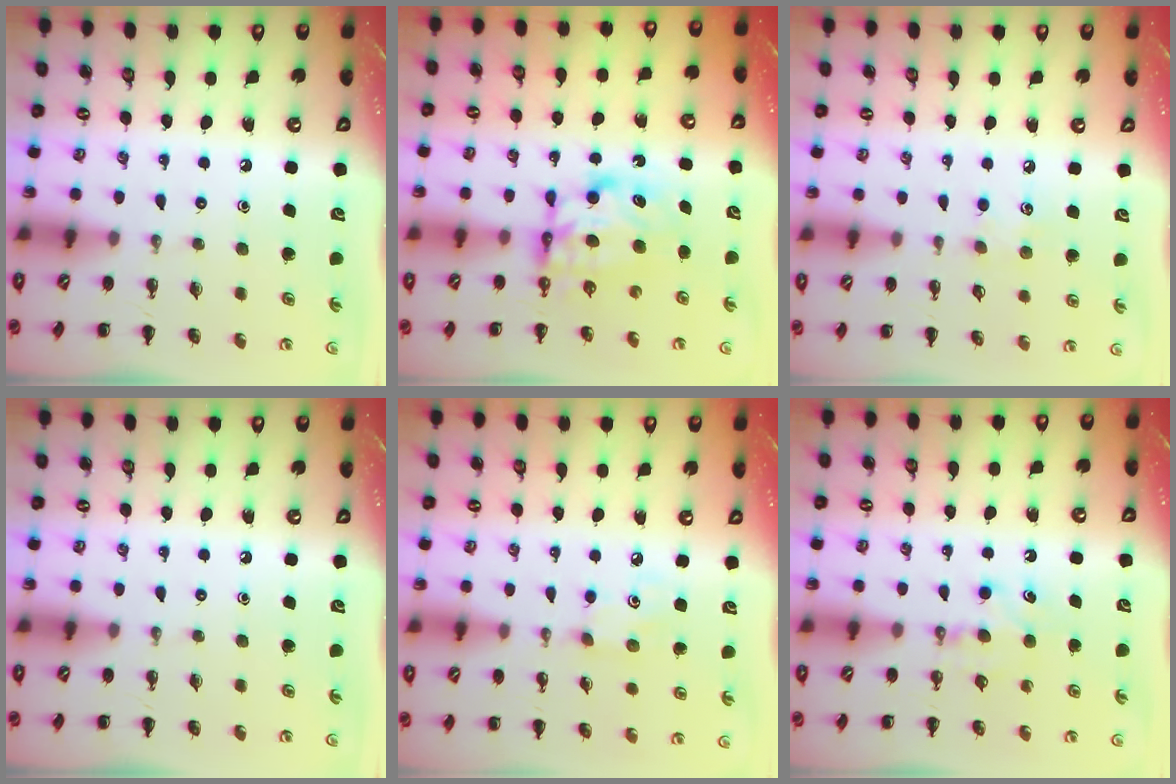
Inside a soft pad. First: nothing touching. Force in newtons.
{"total": 6.7, "press": 6.6, "slide": 0.6}
{"total": 5.9, "press": 5.8, "slide": 1.4}
{"total": 0.0}
{"total": 3.1, "press": 3.0, "slide": 0.7}
{"total": 5.9, "press": 5.7, "slide": 1.5}